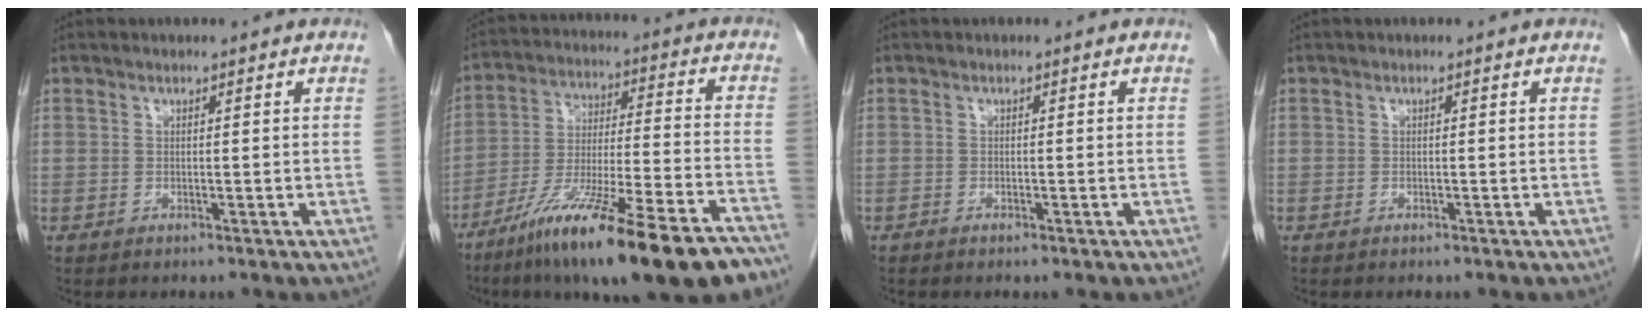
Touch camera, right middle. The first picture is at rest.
{"total": 24.1, "force": [-16.8, 2.3, 17.1], "torque": [-0.233, -0.028, -0.275]}
{"total": 0.8, "force": [-0.6, 0.2, 0.5], "torque": [-0.014, -0.003, -0.007]}
{"total": 0.0}